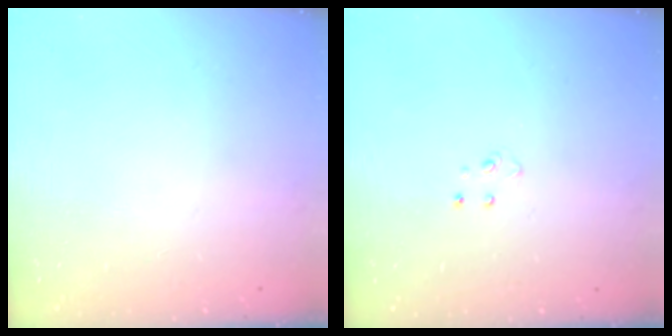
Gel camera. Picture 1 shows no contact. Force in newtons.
{"total": 4.0, "press": 3.9, "slide": 0.4}